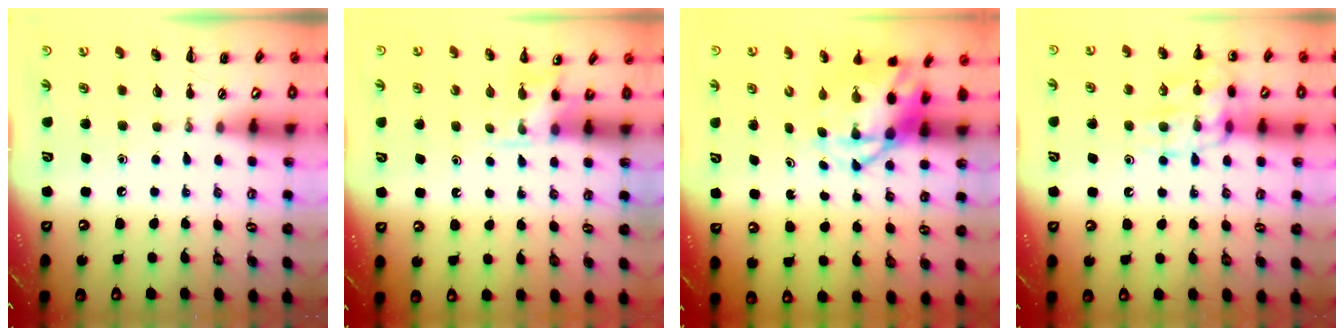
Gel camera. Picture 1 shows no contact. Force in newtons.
{"total": 5.1, "press": 4.9, "slide": 1.5}
{"total": 7.2, "press": 6.9, "slide": 2.1}
{"total": 16.5, "press": 16.4, "slide": 2.2}